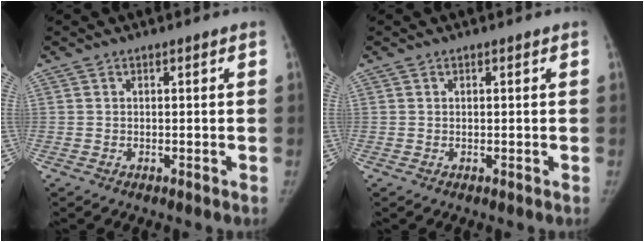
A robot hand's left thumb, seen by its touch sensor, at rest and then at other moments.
{"total": 0.0}